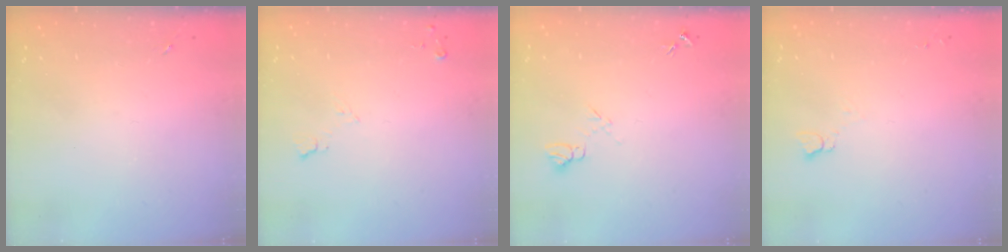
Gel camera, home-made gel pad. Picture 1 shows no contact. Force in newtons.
{"total": 5.7, "press": 5.6, "slide": 0.7}
{"total": 7.1, "press": 7.1, "slide": 0.7}
{"total": 2.7, "press": 2.7, "slide": 0.3}